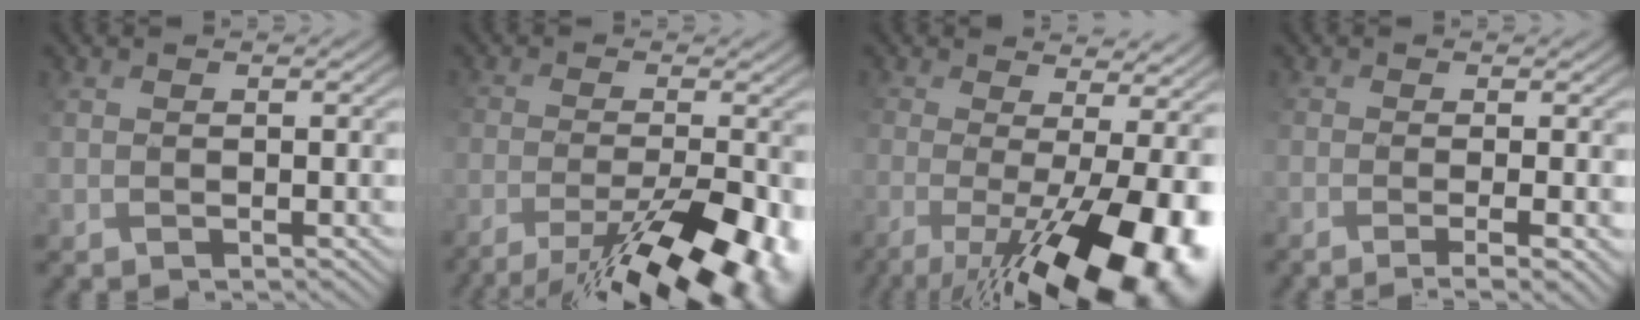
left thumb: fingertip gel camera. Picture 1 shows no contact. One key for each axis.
{"total": 12.7, "fx": -8.4, "fy": 3.3, "fz": 8.9, "tx": -0.149, "ty": -0.022, "tz": -0.117}
{"total": 17.1, "fx": -5.5, "fy": 5.8, "fz": 15.2, "tx": -0.223, "ty": -0.023, "tz": -0.070}
{"total": 4.9, "fx": -1.7, "fy": 1.1, "fz": 4.5, "tx": -0.070, "ty": -0.008, "tz": -0.034}